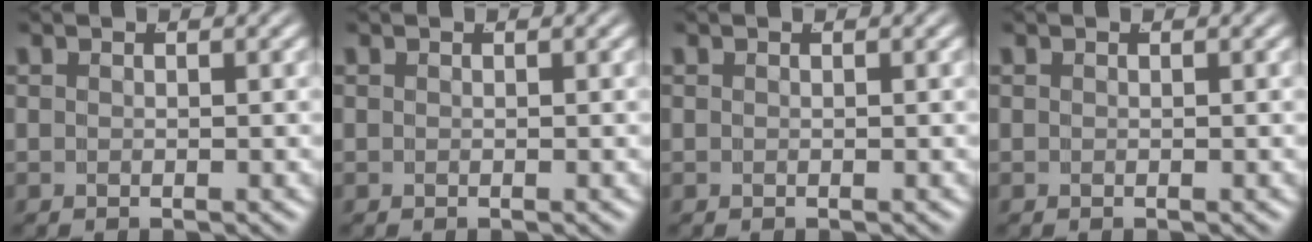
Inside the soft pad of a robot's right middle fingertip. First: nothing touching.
{"total": 0.0}
{"total": 0.0}
{"total": 0.0}